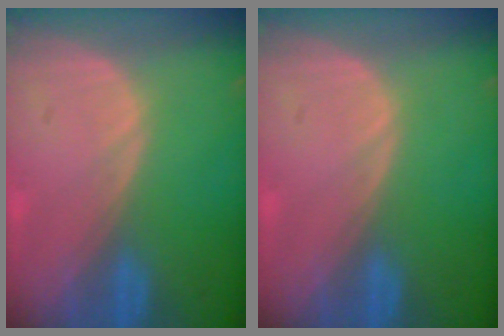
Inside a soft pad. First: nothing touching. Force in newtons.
{"total": 0.0}